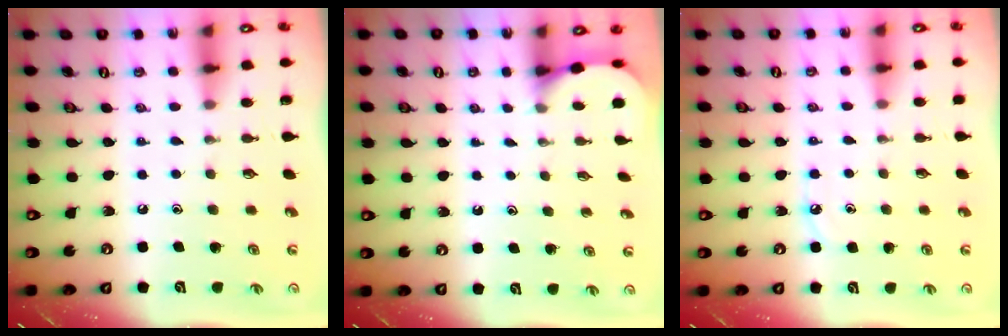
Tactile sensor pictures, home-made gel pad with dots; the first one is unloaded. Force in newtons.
{"total": 1.9, "press": 1.9, "slide": 0.2}
{"total": 4.6, "press": 4.6, "slide": 0.3}